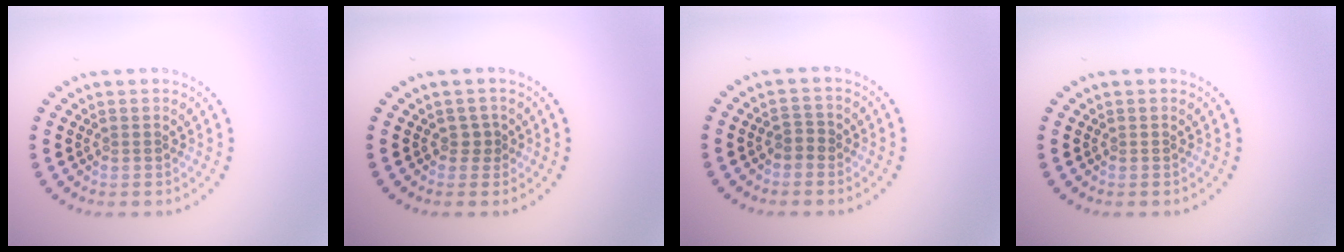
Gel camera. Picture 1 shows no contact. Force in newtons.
{"total": 1.0, "press": 0.8, "slide": 0.5}
{"total": 0.8, "press": 0.6, "slide": 0.6}
{"total": 0.0}